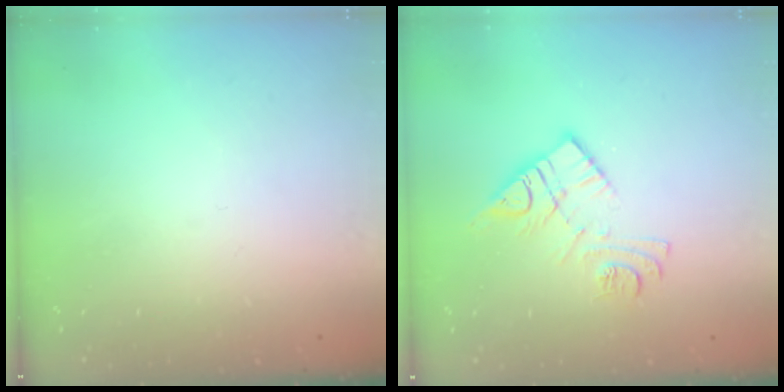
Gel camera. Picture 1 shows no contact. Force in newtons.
{"total": 11.7, "press": 11.7, "slide": 0.9}